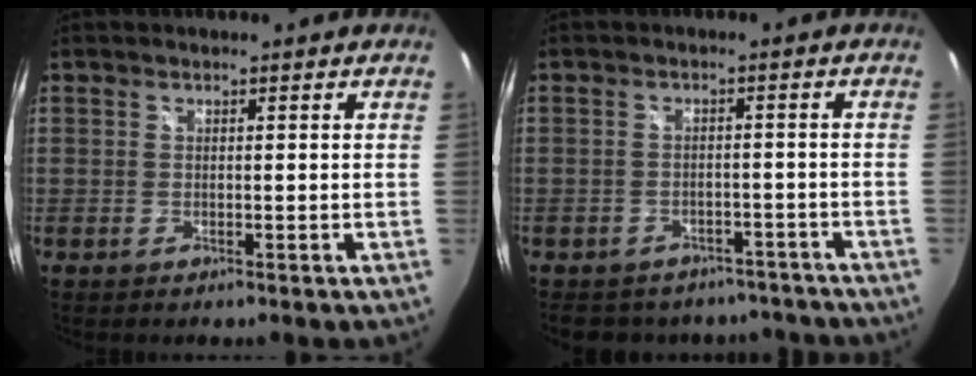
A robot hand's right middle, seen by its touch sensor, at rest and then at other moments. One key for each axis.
{"total": 13.2, "fx": -10.9, "fy": 6.4, "fz": 3.8, "tx": -0.083, "ty": 0.013, "tz": -0.127}